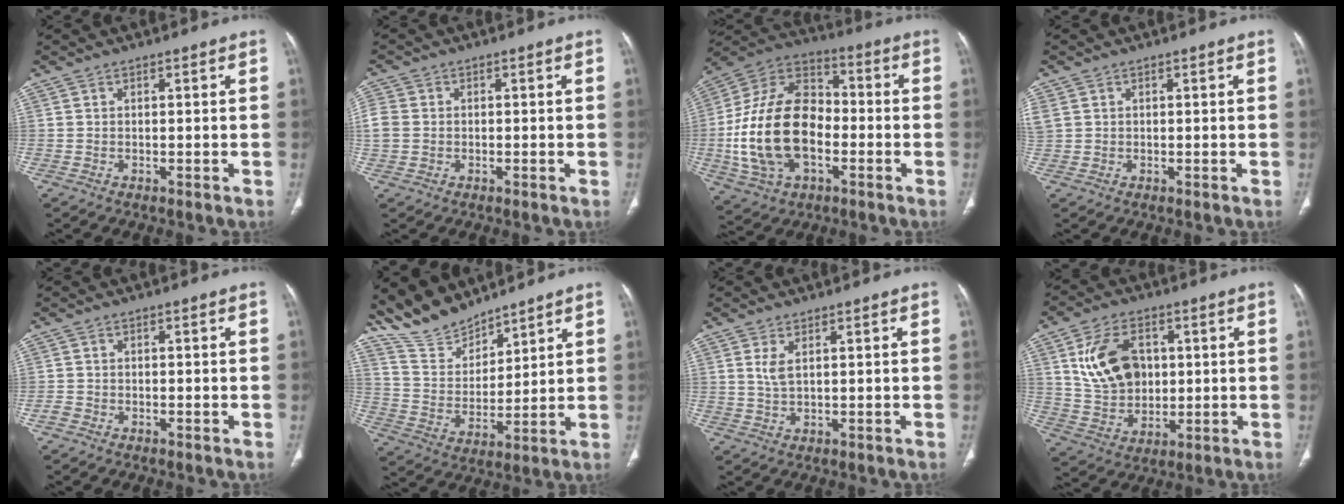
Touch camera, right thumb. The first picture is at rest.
{"total": 4.9, "force": [-0.1, 4.1, 2.6], "torque": [-0.069, 0.008, -0.001]}
{"total": 22.3, "force": [-3.6, 14.4, 16.7], "torque": [-0.309, 0.027, -0.063]}
{"total": 3.5, "force": [0.7, 2.9, 1.9], "torque": [-0.067, 0.016, 0.027]}
{"total": 1.1, "force": [-0.8, 0.8, 0.2], "torque": [-0.008, 0.001, -0.019]}
{"total": 11.4, "force": [10.4, 3.8, 2.6], "torque": [-0.036, -0.051, 0.215]}
{"total": 2.6, "force": [1.0, 1.0, 2.2], "torque": [-0.050, -0.004, 0.028]}
{"total": 13.1, "force": [3.3, 8.8, 9.1], "torque": [-0.144, -0.013, 0.069]}